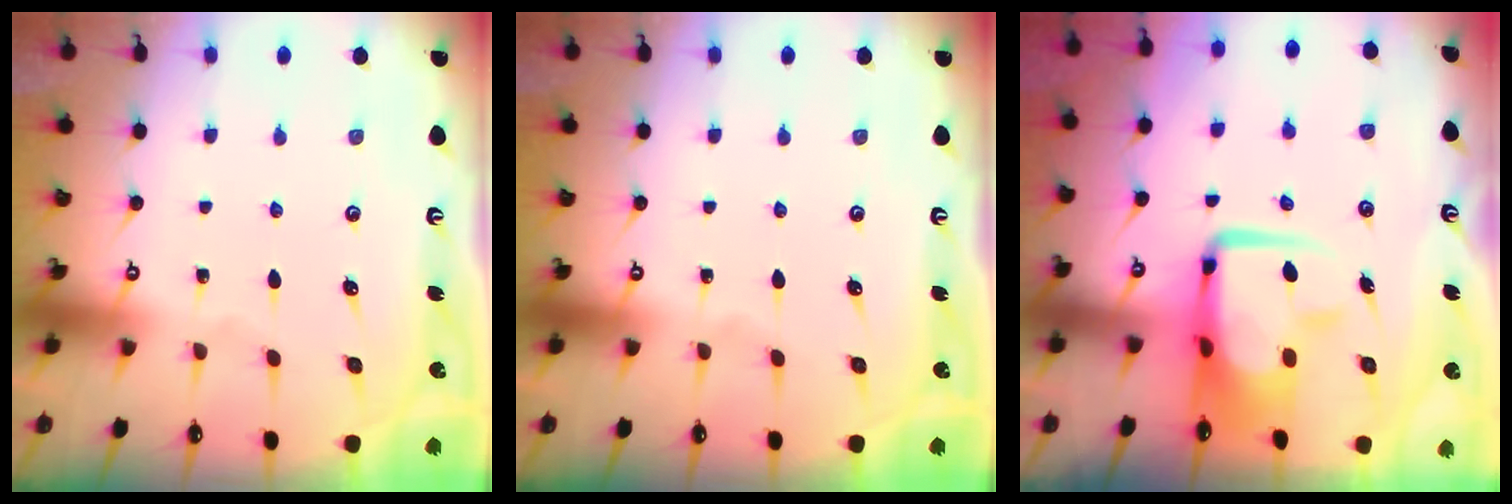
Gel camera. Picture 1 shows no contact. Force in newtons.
{"total": 0.0}
{"total": 9.7, "press": 9.6, "slide": 1.5}